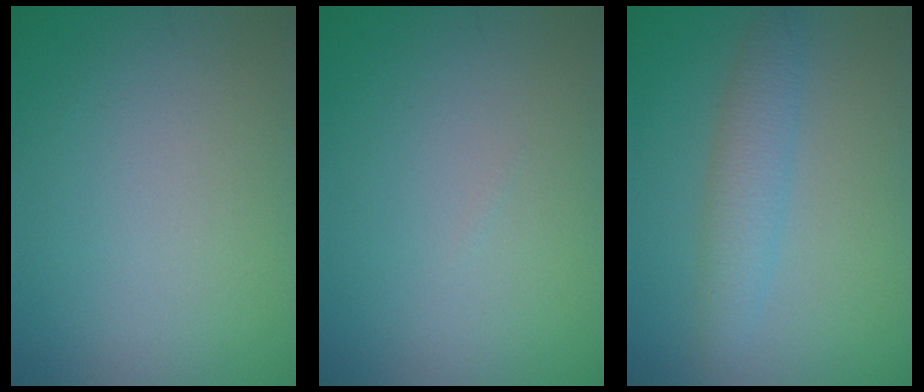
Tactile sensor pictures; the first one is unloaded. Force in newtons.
{"total": 0.0}
{"total": 3.0, "press": 3.0, "slide": 0.1}